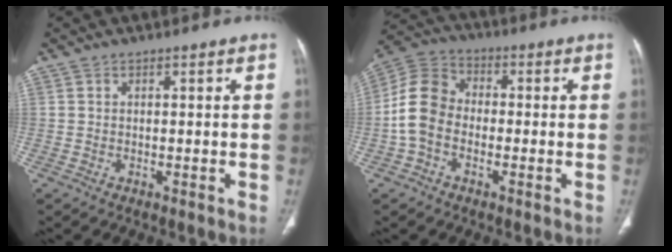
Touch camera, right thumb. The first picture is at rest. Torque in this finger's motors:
{"motor_torque": [0.44, 0.31, 1.18, -0.60, 0.10]}